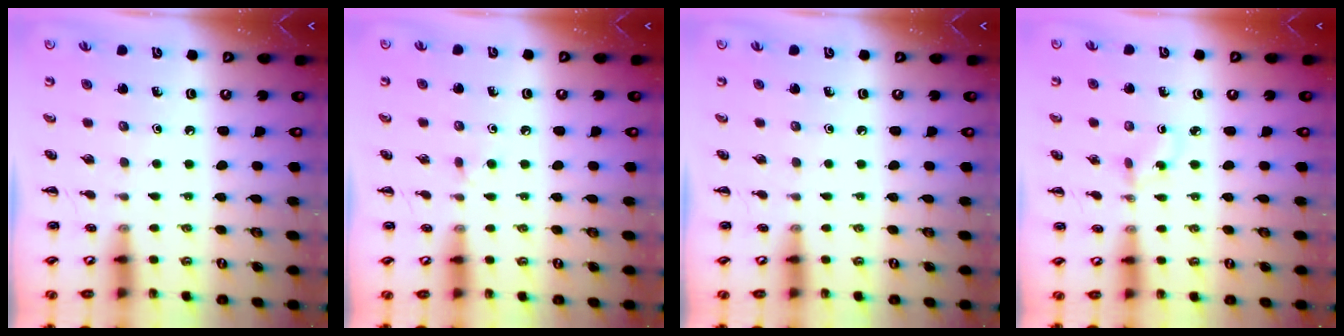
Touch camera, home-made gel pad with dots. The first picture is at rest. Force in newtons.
{"total": 2.4, "press": 2.3, "slide": 0.9}
{"total": 0.0}
{"total": 1.7, "press": 1.5, "slide": 0.9}